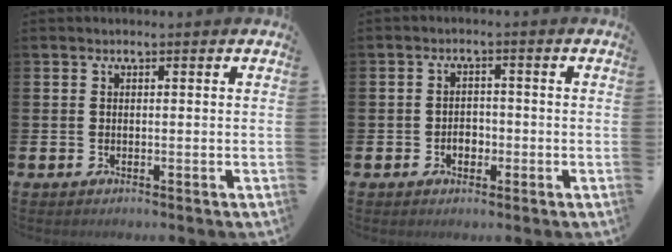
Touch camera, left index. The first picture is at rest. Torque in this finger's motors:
{"motor_torque": [0.38, 0.11, 0.04, 0.02]}